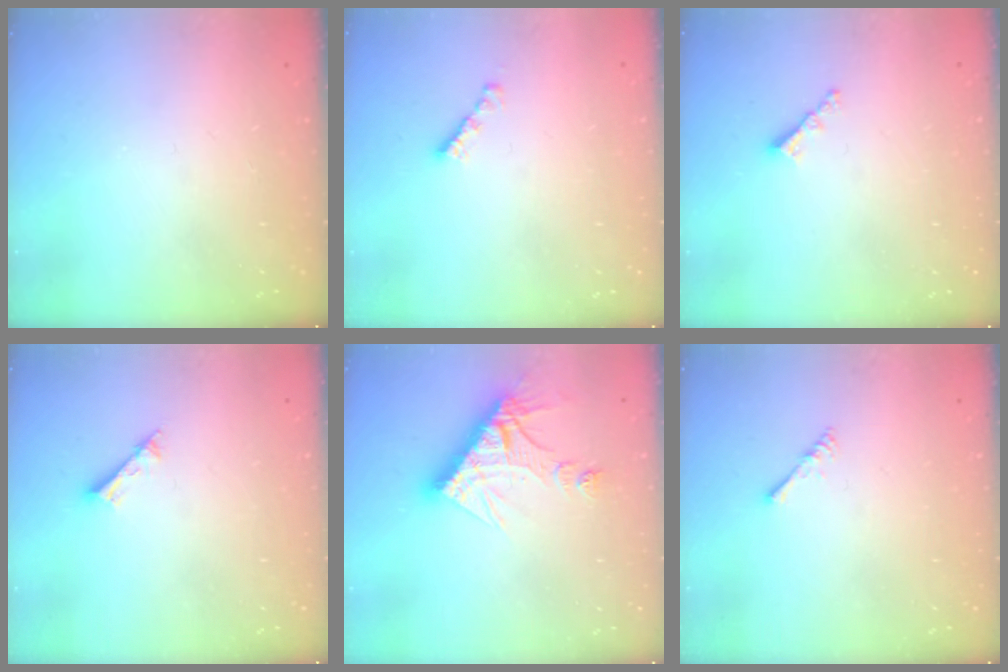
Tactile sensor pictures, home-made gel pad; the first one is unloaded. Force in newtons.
{"total": 2.3, "press": 2.3, "slide": 0.2}
{"total": 2.9, "press": 2.9, "slide": 0.5}
{"total": 2.2, "press": 2.1, "slide": 0.4}
{"total": 13.5, "press": 13.5, "slide": 1.1}
{"total": 1.6, "press": 1.6, "slide": 0.4}